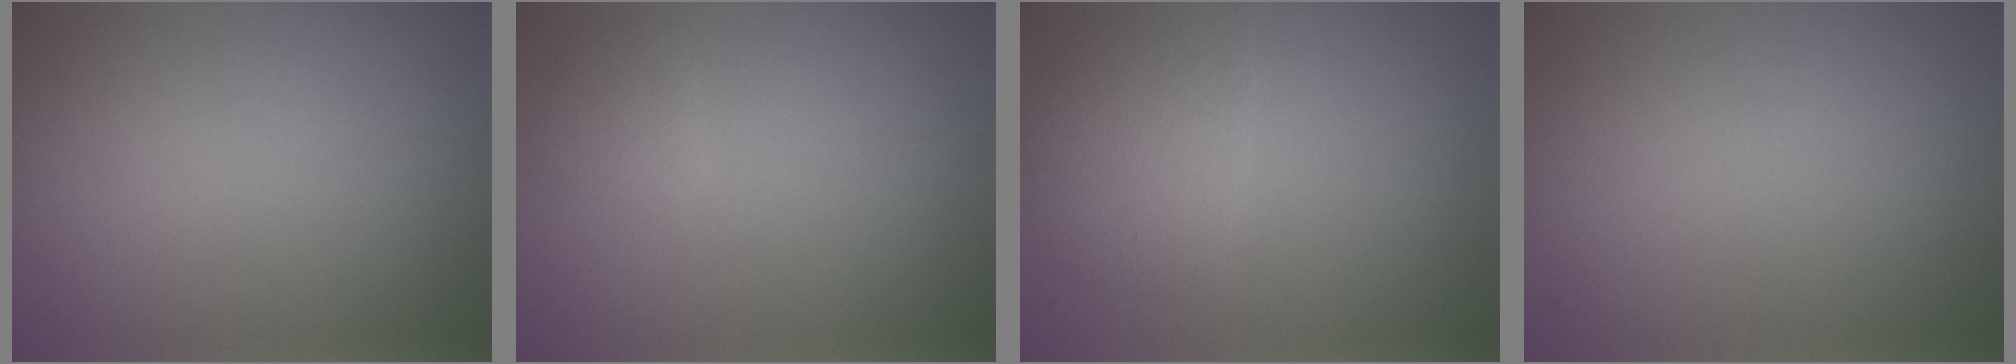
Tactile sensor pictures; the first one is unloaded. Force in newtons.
{"total": 1.0, "press": 1.0, "slide": 0.0}
{"total": 2.9, "press": 2.9, "slide": 0.1}
{"total": 0.0}